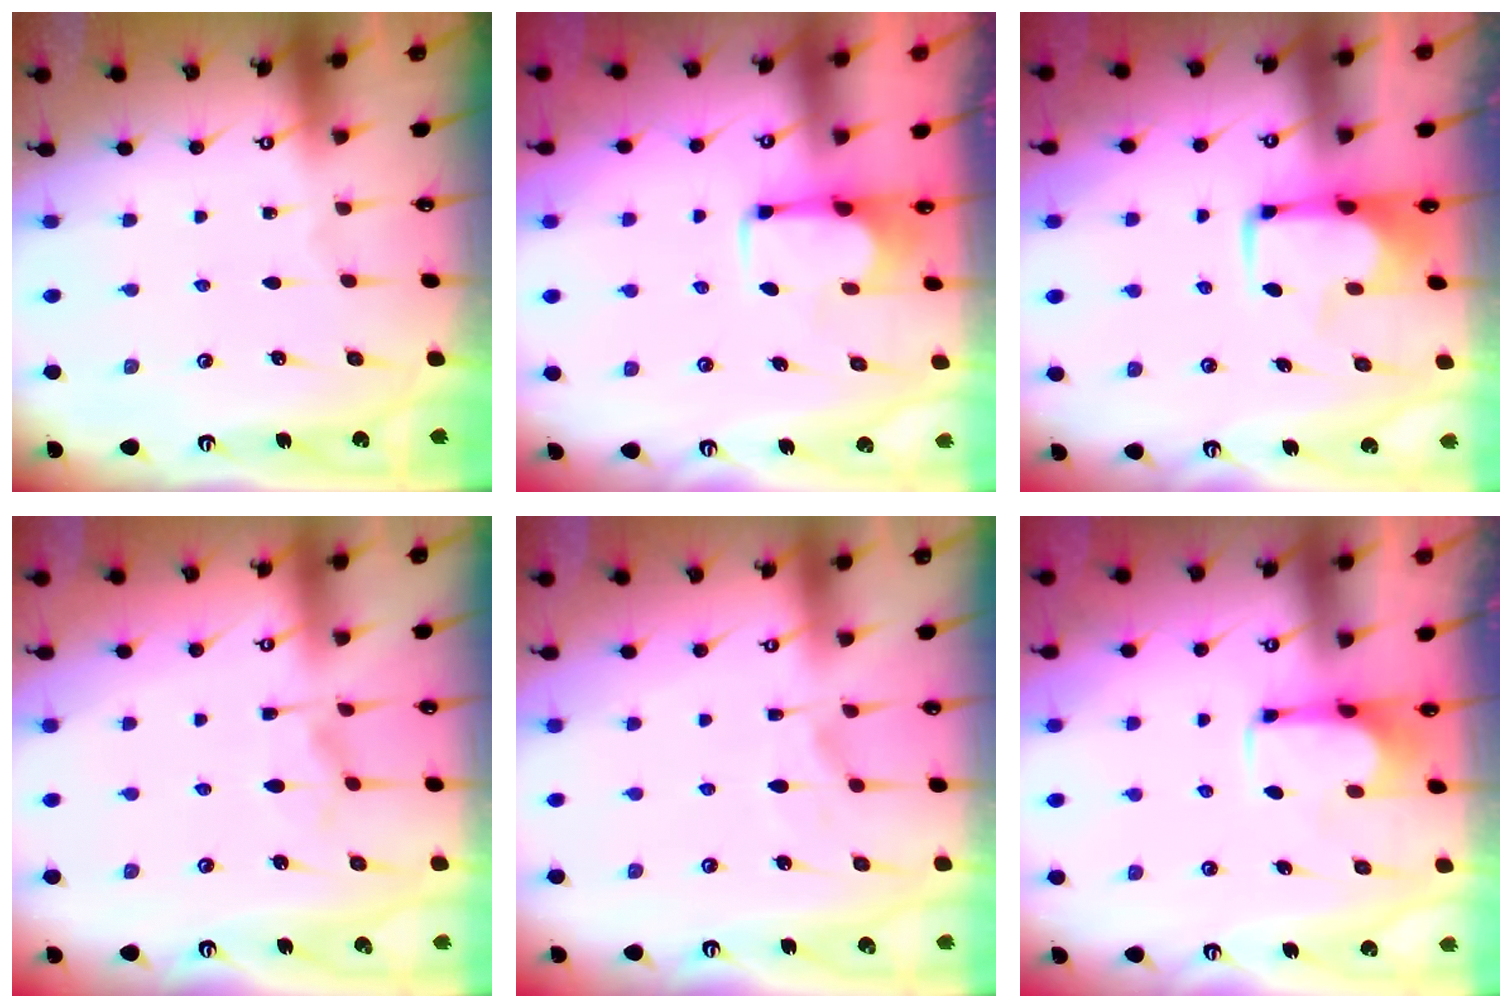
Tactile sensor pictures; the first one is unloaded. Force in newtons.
{"total": 1.8, "press": 1.6, "slide": 0.7}
{"total": 1.7, "press": 1.6, "slide": 0.5}
{"total": 1.2, "press": 0.8, "slide": 0.9}
{"total": 1.5, "press": 1.0, "slide": 1.1}
{"total": 2.1, "press": 1.9, "slide": 0.8}